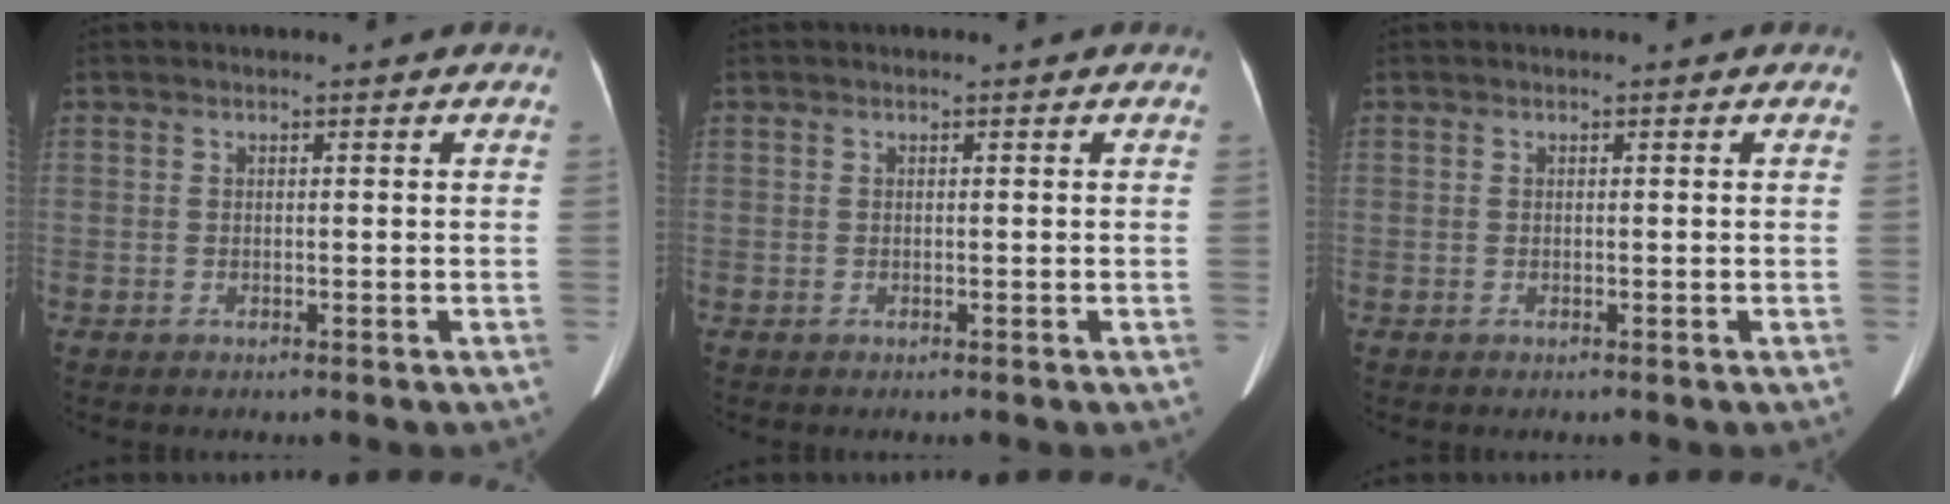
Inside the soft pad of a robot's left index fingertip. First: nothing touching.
{"total": 0.0}
{"total": 0.0}